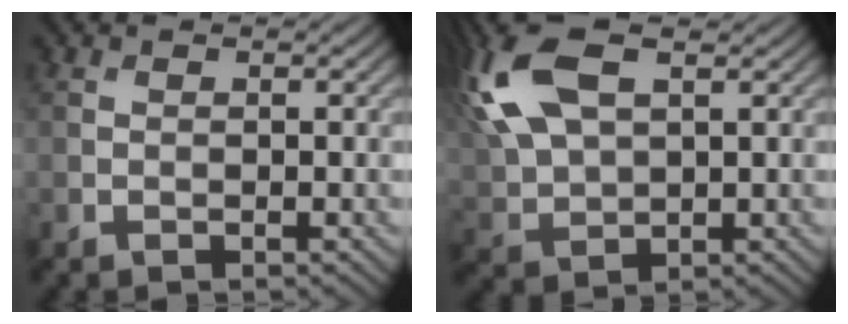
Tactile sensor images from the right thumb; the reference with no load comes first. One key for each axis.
{"total": 13.0, "fx": 5.2, "fy": 6.6, "fz": 10.0, "tx": -0.258, "ty": 0.020, "tz": 0.100}